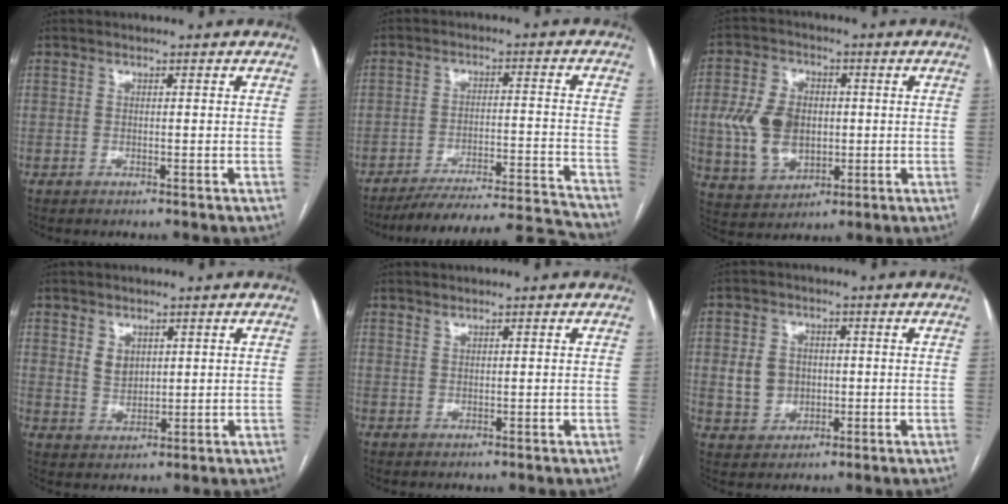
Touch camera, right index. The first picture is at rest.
{"total": 19.2, "force": [-18.5, 0.1, 5.1], "torque": [-0.056, 0.005, -0.259]}
{"total": 11.0, "force": [0.0, 7.8, 7.8], "torque": [-0.172, 0.017, 0.012]}
{"total": 3.4, "force": [1.6, 2.4, 1.8], "torque": [-0.035, 0.000, 0.040]}
{"total": 0.8, "force": [0.7, 0.0, 0.1], "torque": [-0.004, -0.003, 0.016]}
{"total": 6.2, "force": [0.2, 5.6, 2.8], "torque": [-0.049, 0.014, 0.016]}